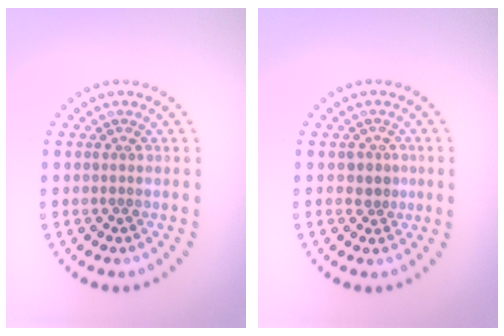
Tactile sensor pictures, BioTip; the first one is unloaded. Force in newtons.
{"total": 1.6, "press": 1.4, "slide": 0.8}